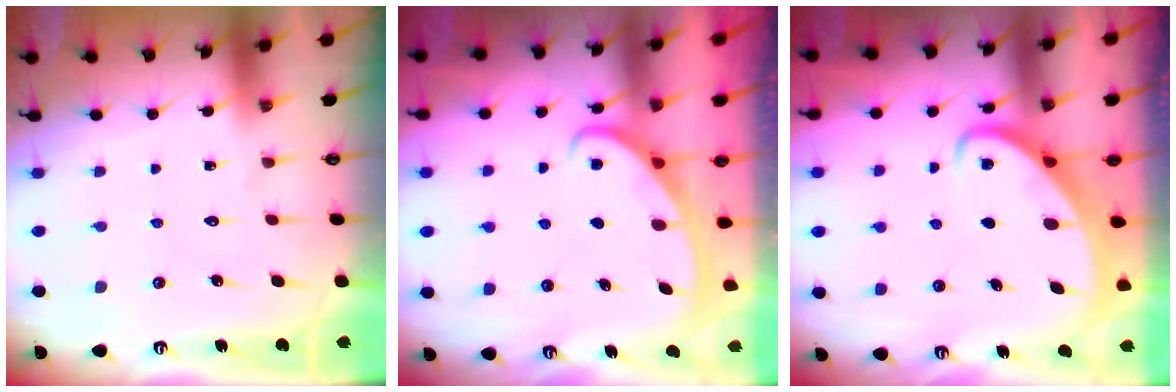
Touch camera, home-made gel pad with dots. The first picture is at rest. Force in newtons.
{"total": 2.8, "press": 2.8, "slide": 0.5}
{"total": 2.7, "press": 2.7, "slide": 0.3}